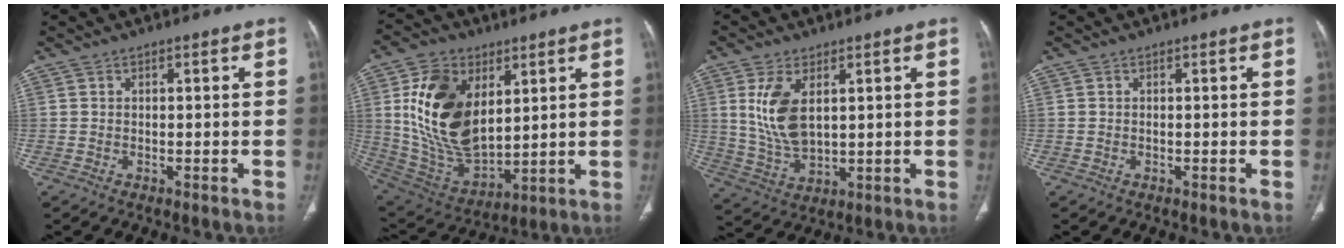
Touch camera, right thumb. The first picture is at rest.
{"total": 20.7, "force": [5.6, 12.6, 15.4], "torque": [-0.265, -0.030, 0.119]}
{"total": 10.2, "force": [2.9, 5.3, 8.1], "torque": [-0.163, -0.015, 0.069]}
{"total": 0.0}